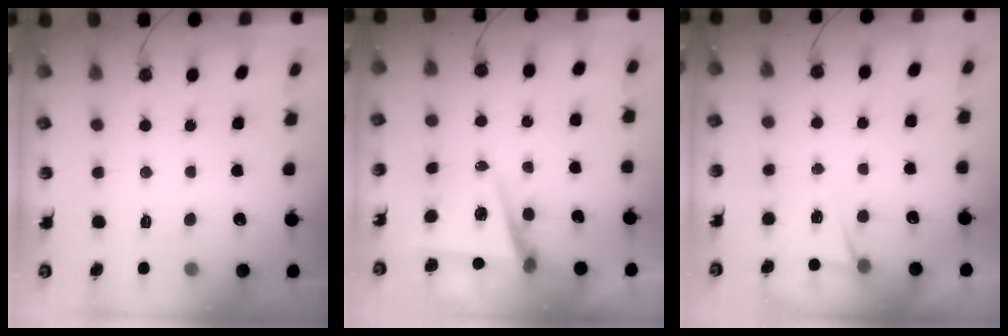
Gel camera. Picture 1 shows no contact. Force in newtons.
{"total": 7.4, "press": 5.8, "slide": 4.6}
{"total": 4.7, "press": 1.7, "slide": 4.4}